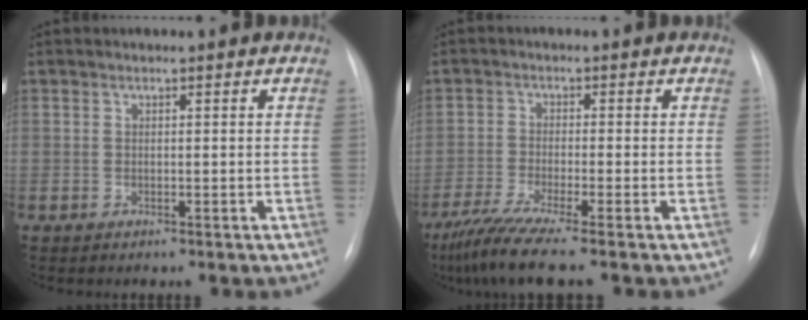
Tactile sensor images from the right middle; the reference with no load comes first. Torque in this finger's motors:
{"motor_torque": [1.05, -0.99, 0.17, 0.10]}